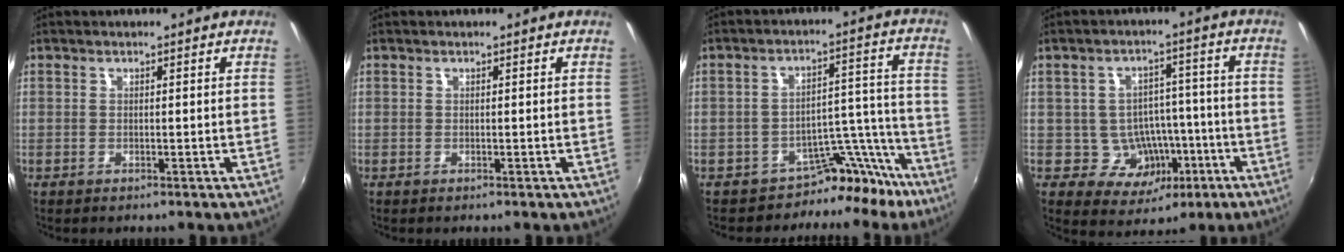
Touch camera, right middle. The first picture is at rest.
{"total": 0.0}
{"total": 9.4, "force": [-7.9, 4.8, 1.7], "torque": [0.000, 0.051, -0.110]}
{"total": 8.9, "force": [-3.0, 7.7, 3.4], "torque": [-0.067, 0.025, -0.019]}